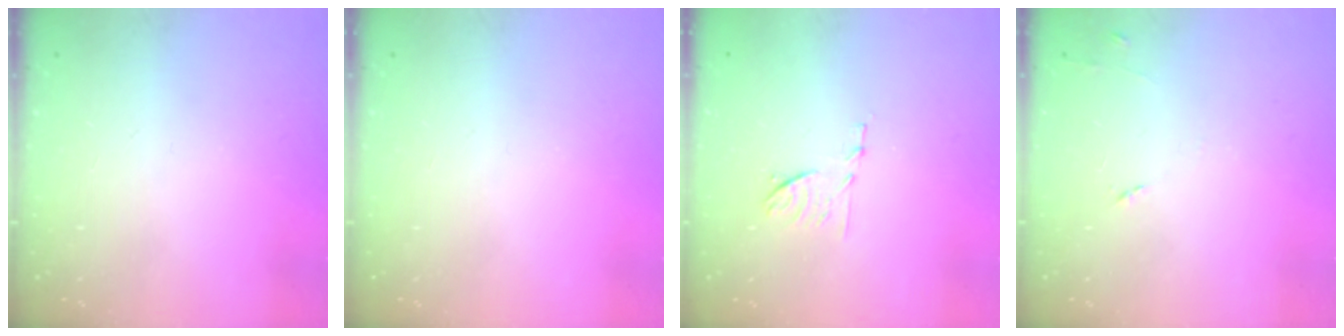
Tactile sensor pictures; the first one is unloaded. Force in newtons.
{"total": 0.0}
{"total": 6.9, "press": 6.8, "slide": 1.0}
{"total": 5.3, "press": 5.2, "slide": 0.8}